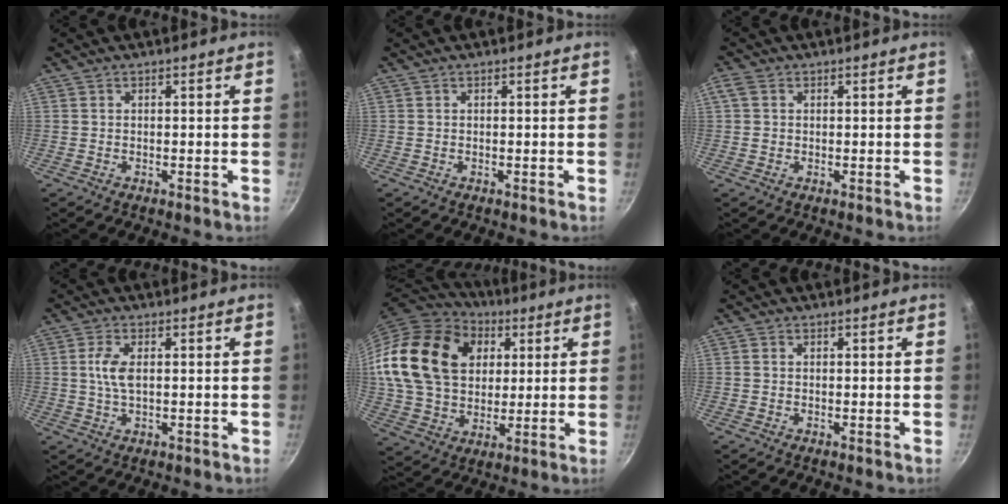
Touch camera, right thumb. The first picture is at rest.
{"total": 0.0}
{"total": 2.7, "force": [0.5, 2.2, 1.4], "torque": [-0.026, 0.003, 0.004]}
{"total": 4.6, "force": [0.6, 2.2, 4.0], "torque": [-0.085, 0.005, 0.010]}
{"total": 24.4, "force": [7.1, 18.0, 14.8], "torque": [-0.246, 0.002, 0.128]}
{"total": 0.6, "force": [0.0, 0.5, 0.2], "torque": [-0.003, 0.003, -0.002]}